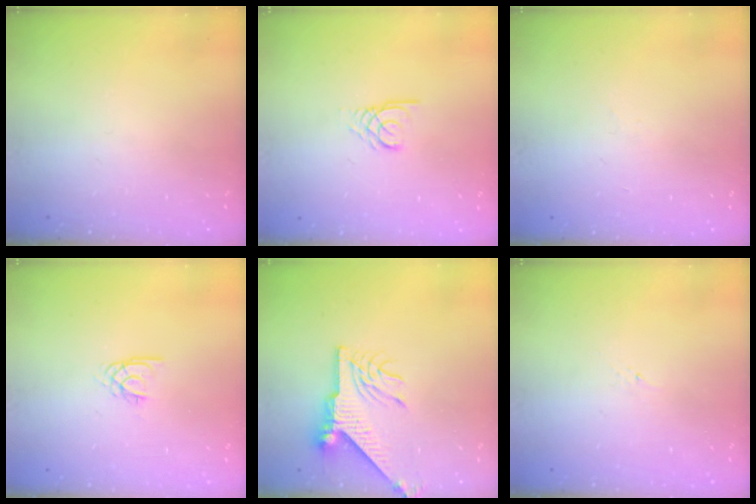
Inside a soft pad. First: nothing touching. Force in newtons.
{"total": 2.5, "press": 2.5, "slide": 0.2}
{"total": 2.0, "press": 1.9, "slide": 0.5}
{"total": 2.2, "press": 2.2, "slide": 0.4}
{"total": 8.9, "press": 8.9, "slide": 1.1}
{"total": 1.2, "press": 1.1, "slide": 0.2}